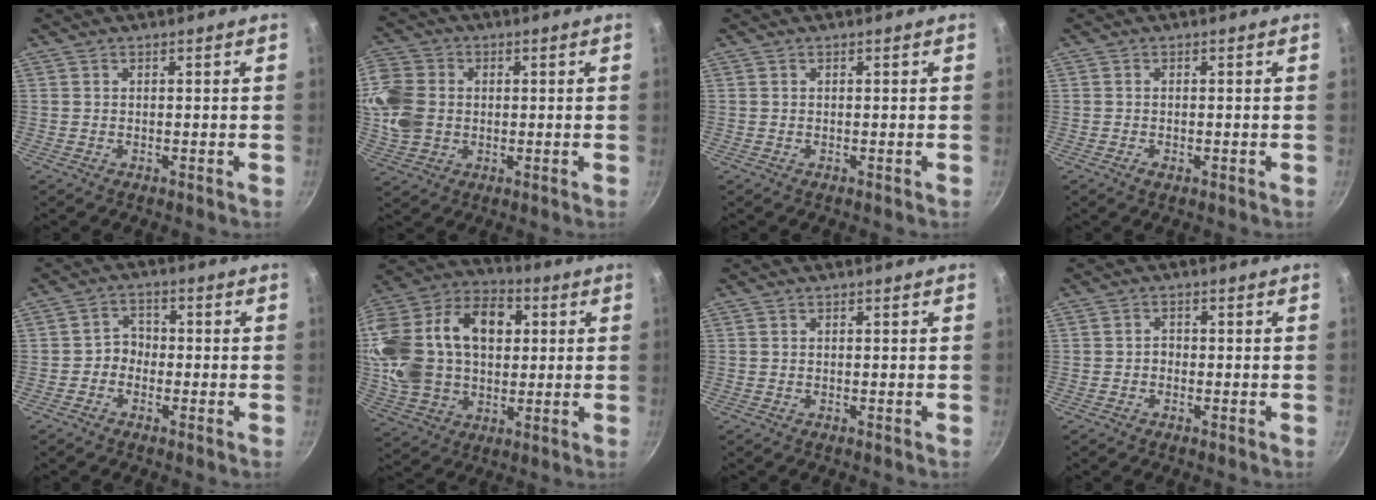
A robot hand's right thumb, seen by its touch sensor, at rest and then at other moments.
{"total": 12.9, "force": [0.7, 10.7, 7.2], "torque": [-0.144, 0.004, 0.006]}
{"total": 0.0}
{"total": 1.1, "force": [-0.5, 0.5, 0.9], "torque": [-0.017, 0.001, -0.010]}
{"total": 3.3, "force": [-1.2, 2.8, 1.3], "torque": [0.002, 0.021, -0.030]}
{"total": 25.6, "force": [4.2, 17.8, 17.9], "torque": [-0.331, 0.032, 0.073]}
{"total": 0.0}
{"total": 1.3, "force": [-0.6, 1.0, 0.6], "torque": [-0.004, 0.009, -0.011]}